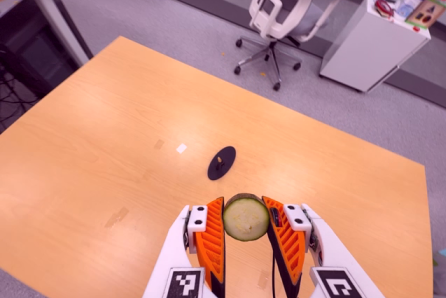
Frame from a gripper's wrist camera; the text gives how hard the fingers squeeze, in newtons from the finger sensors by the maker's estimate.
{"total": 7.6, "left": 7.0, "right": 8.2}